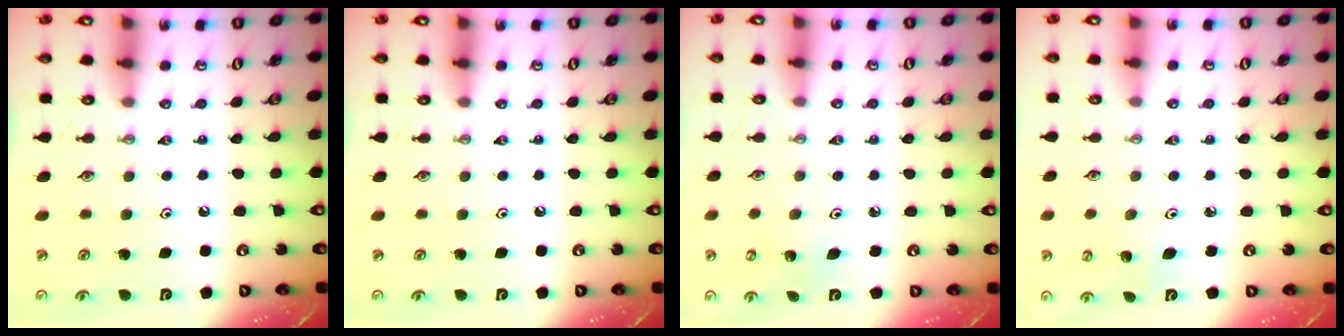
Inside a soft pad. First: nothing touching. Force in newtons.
{"total": 0.0}
{"total": 3.5, "press": 3.5, "slide": 0.3}
{"total": 3.9, "press": 3.8, "slide": 0.5}